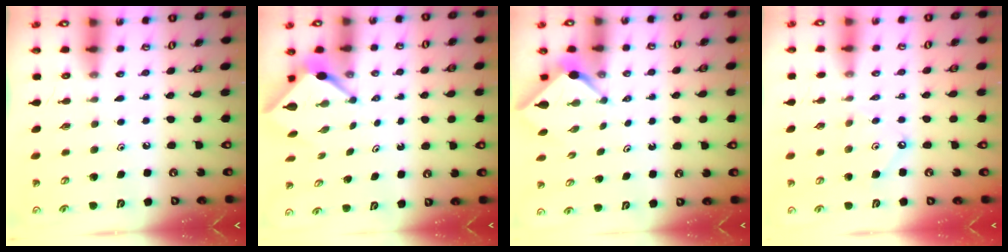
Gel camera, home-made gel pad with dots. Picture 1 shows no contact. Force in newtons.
{"total": 3.5, "press": 3.5, "slide": 0.2}
{"total": 2.5, "press": 2.5, "slide": 0.3}
{"total": 3.7, "press": 3.7, "slide": 0.1}